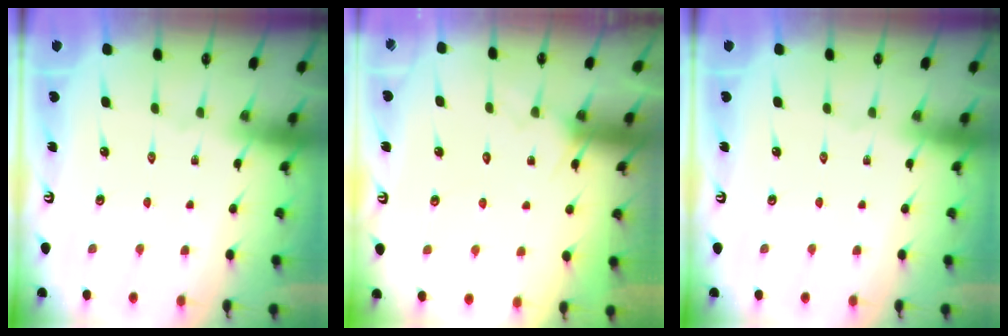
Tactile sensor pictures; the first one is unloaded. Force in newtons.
{"total": 5.8, "press": 5.8, "slide": 0.4}
{"total": 0.0}